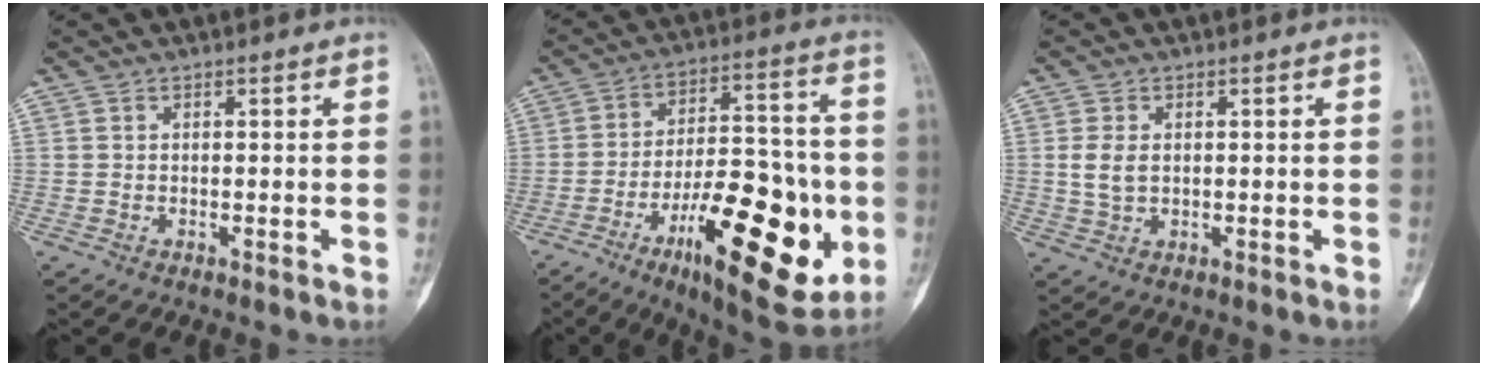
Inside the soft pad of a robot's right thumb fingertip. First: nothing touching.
{"total": 24.7, "force": [-8.1, 9.4, 21.4], "torque": [-0.300, 0.020, -0.112]}
{"total": 3.6, "force": [0.4, 2.3, 2.8], "torque": [-0.057, -0.001, 0.012]}